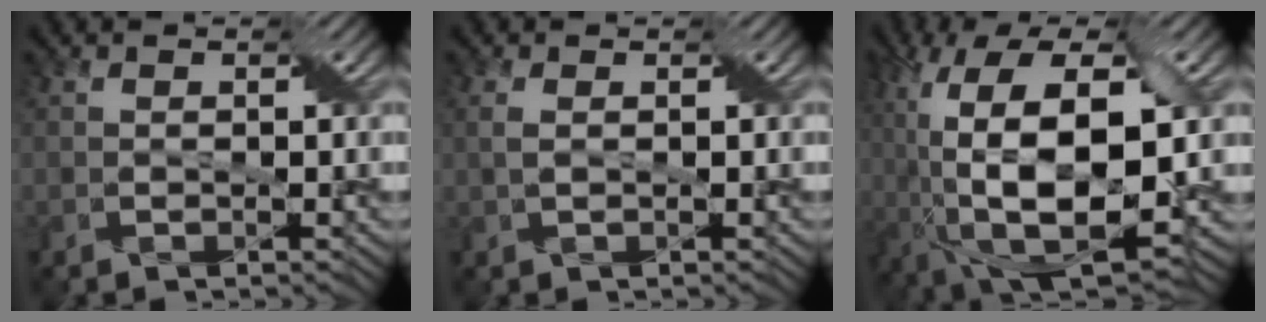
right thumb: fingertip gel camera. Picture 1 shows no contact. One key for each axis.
{"total": 1.5, "fx": 0.3, "fy": 0.8, "fz": 1.2, "tx": -0.030, "ty": 0.003, "tz": 0.008}
{"total": 18.0, "fx": -1.0, "fy": 8.7, "fz": 15.7, "tx": -0.311, "ty": -0.011, "tz": -0.004}